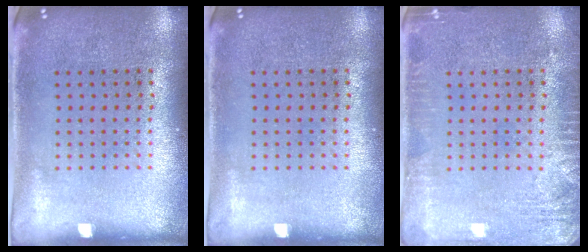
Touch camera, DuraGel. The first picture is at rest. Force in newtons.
{"total": 0.0}
{"total": 2.5, "press": 2.5, "slide": 0.4}